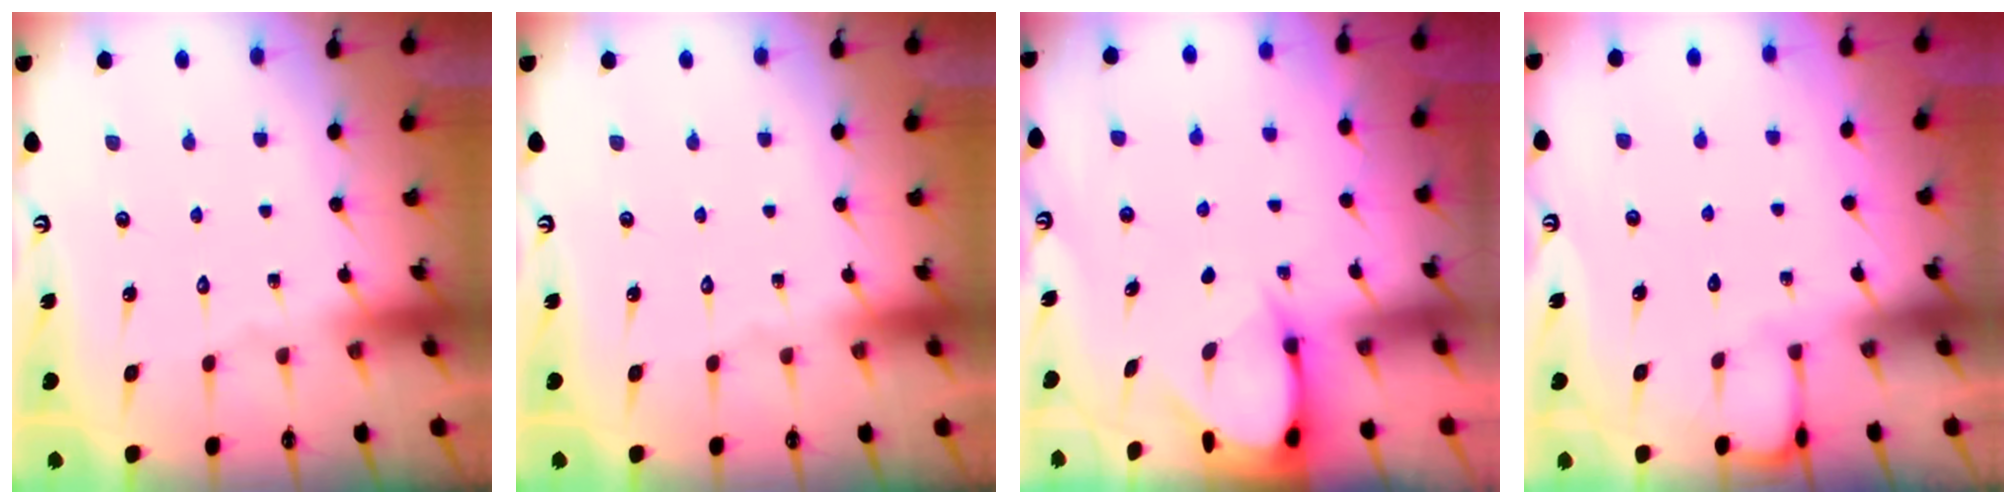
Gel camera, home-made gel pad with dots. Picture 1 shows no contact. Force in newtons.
{"total": 0.0}
{"total": 3.7, "press": 3.7, "slide": 0.3}
{"total": 0.8, "press": 0.8, "slide": 0.0}